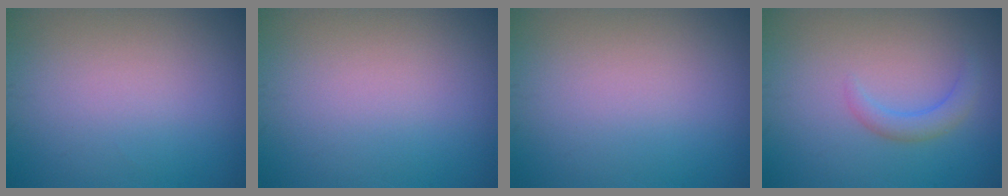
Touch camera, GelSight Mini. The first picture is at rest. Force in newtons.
{"total": 0.0}
{"total": 0.0}
{"total": 1.9, "press": 1.9, "slide": 0.3}